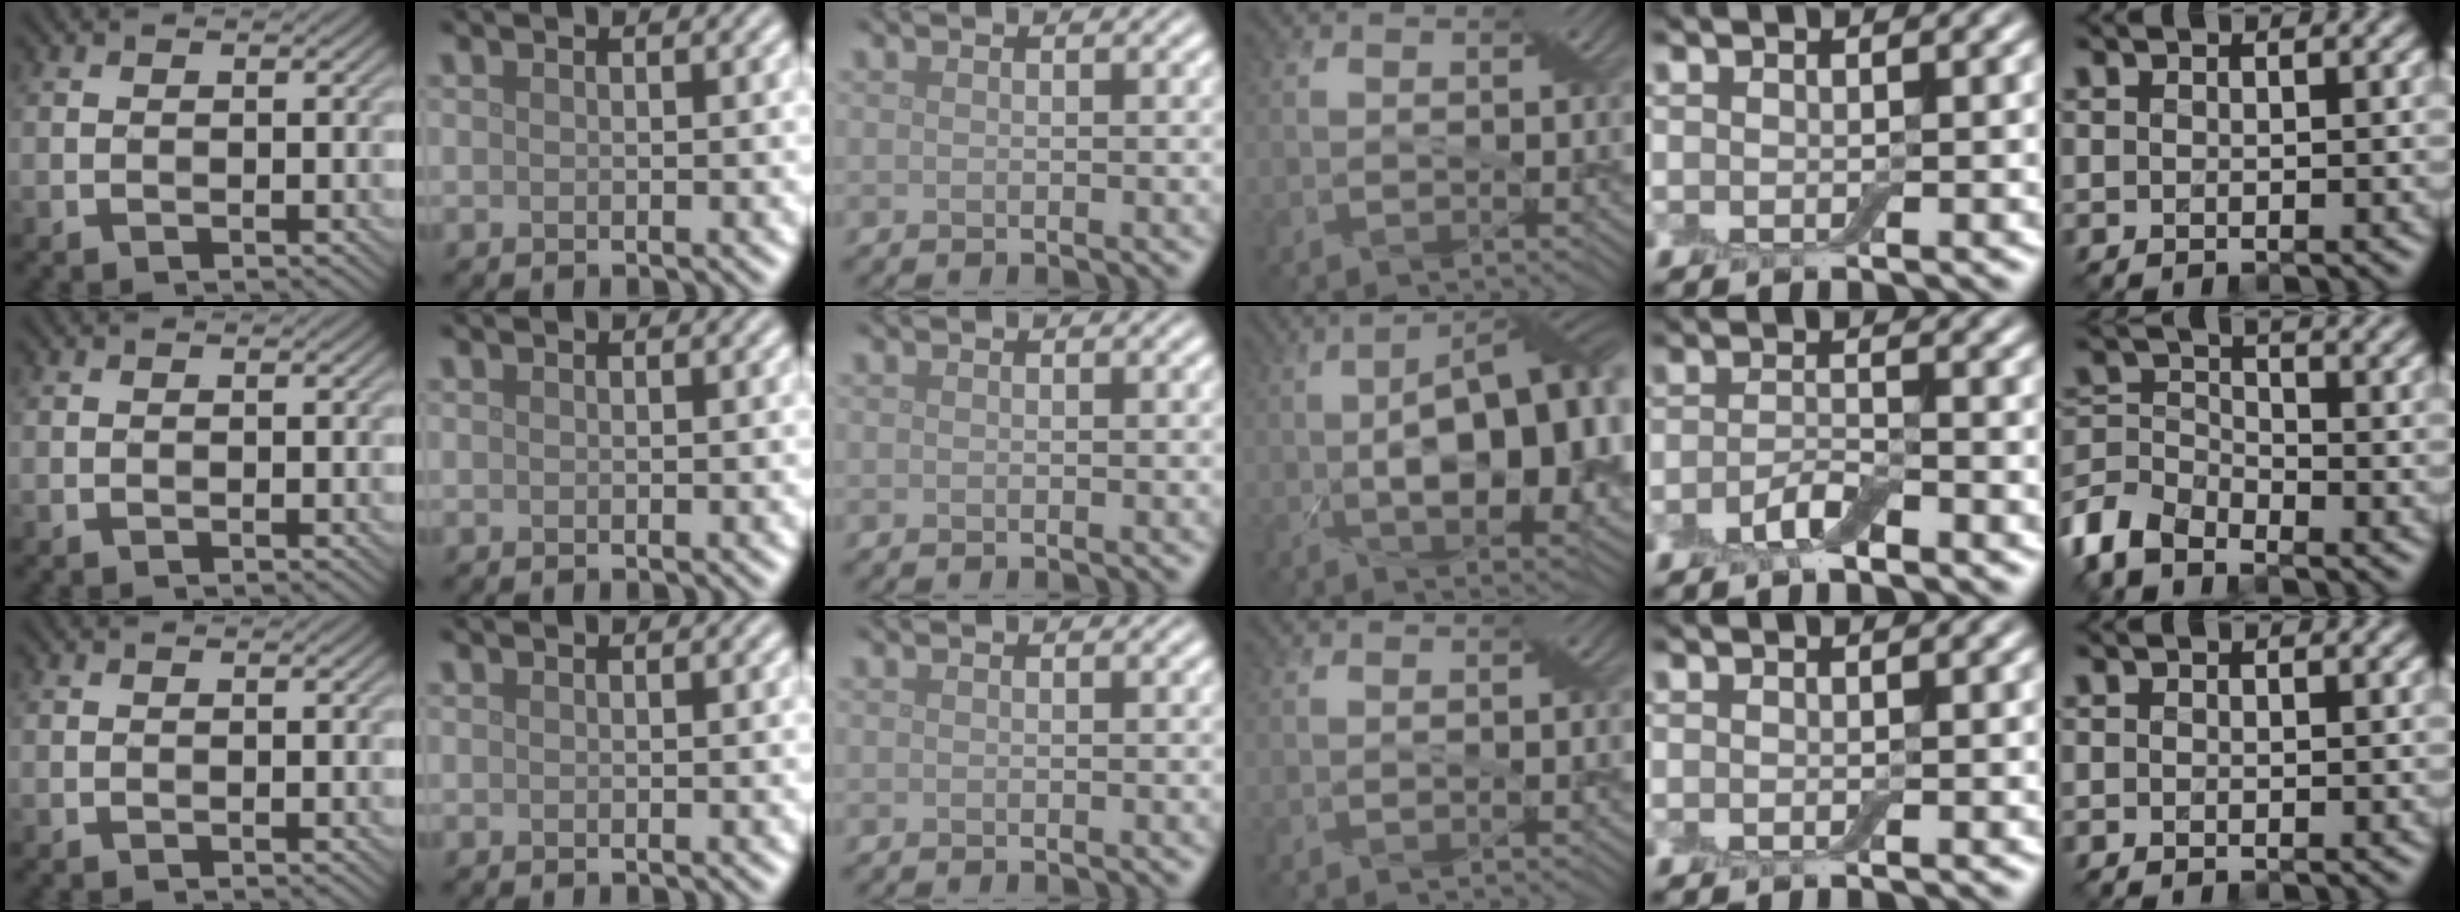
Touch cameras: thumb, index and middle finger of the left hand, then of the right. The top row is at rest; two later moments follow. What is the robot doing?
{"motion": "pour", "object": "bowl"}